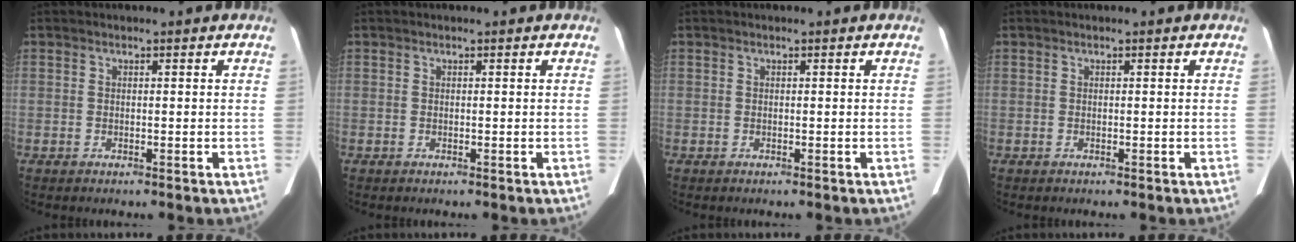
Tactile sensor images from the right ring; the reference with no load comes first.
{"total": 0.0}
{"total": 0.0}
{"total": 0.0}